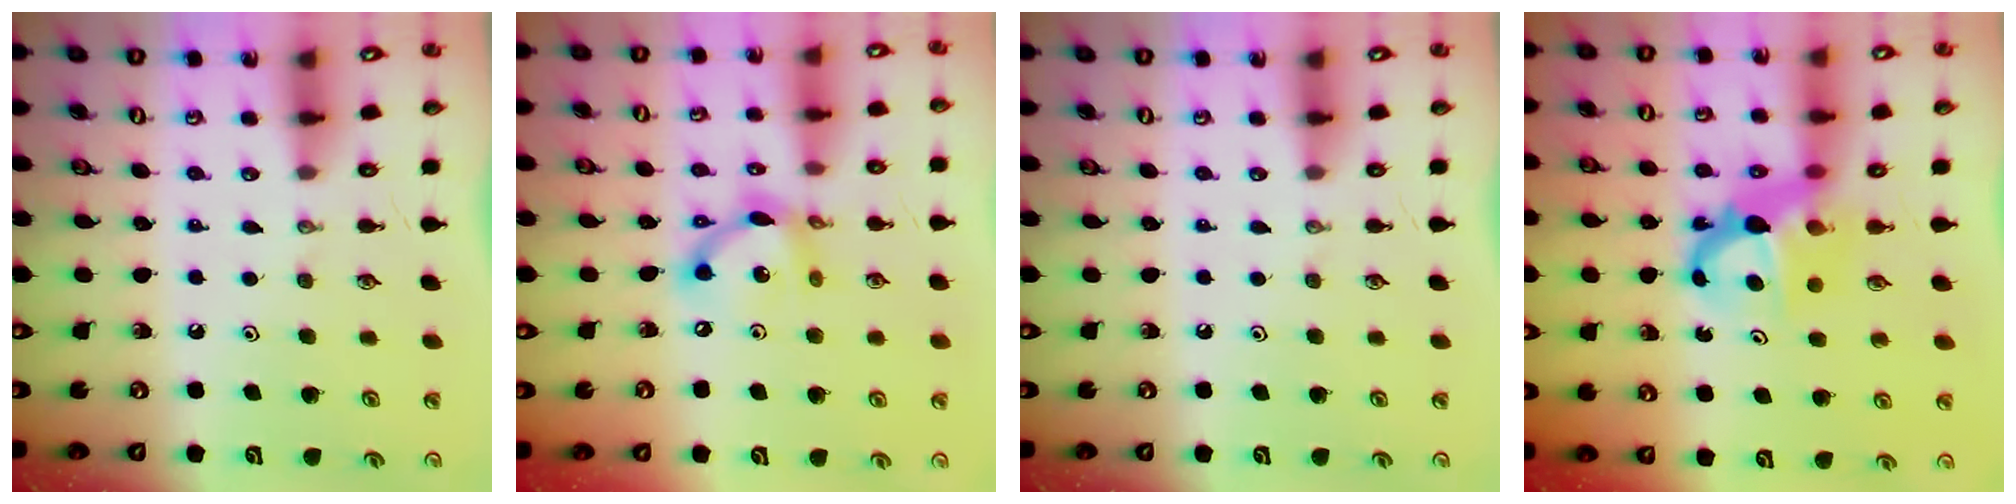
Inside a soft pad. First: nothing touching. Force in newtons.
{"total": 11.9, "press": 11.9, "slide": 0.8}
{"total": 0.0}
{"total": 6.8, "press": 6.7, "slide": 0.5}